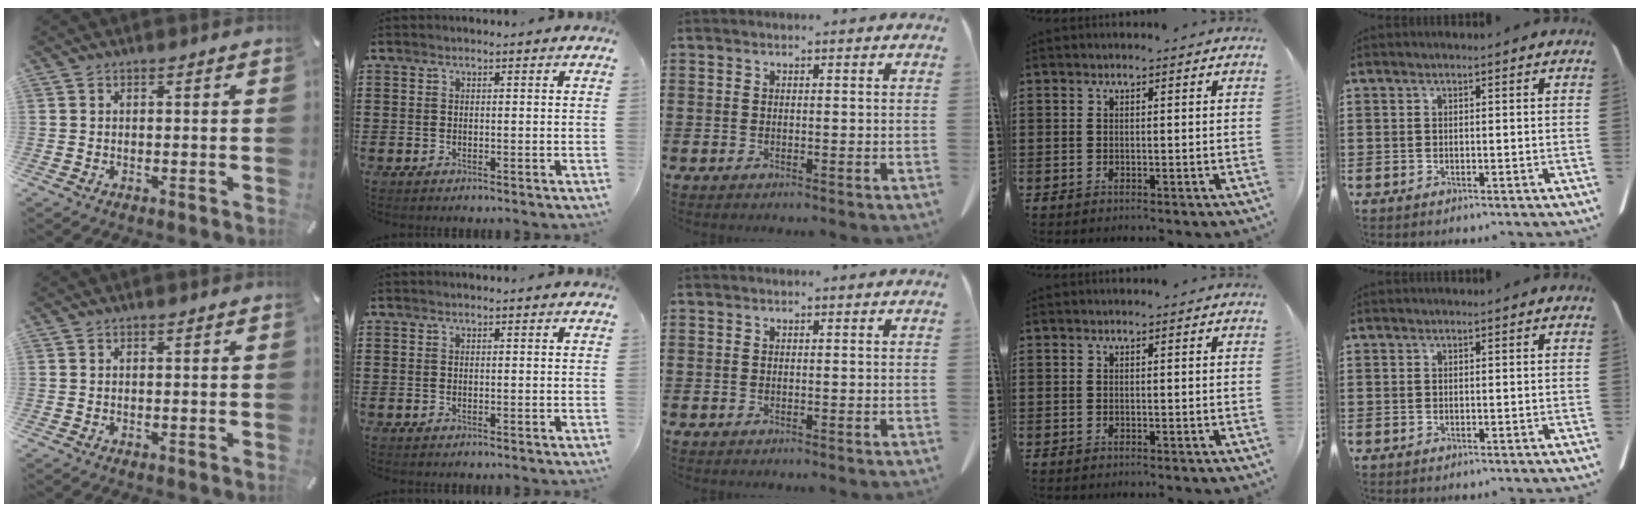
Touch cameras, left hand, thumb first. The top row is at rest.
{}